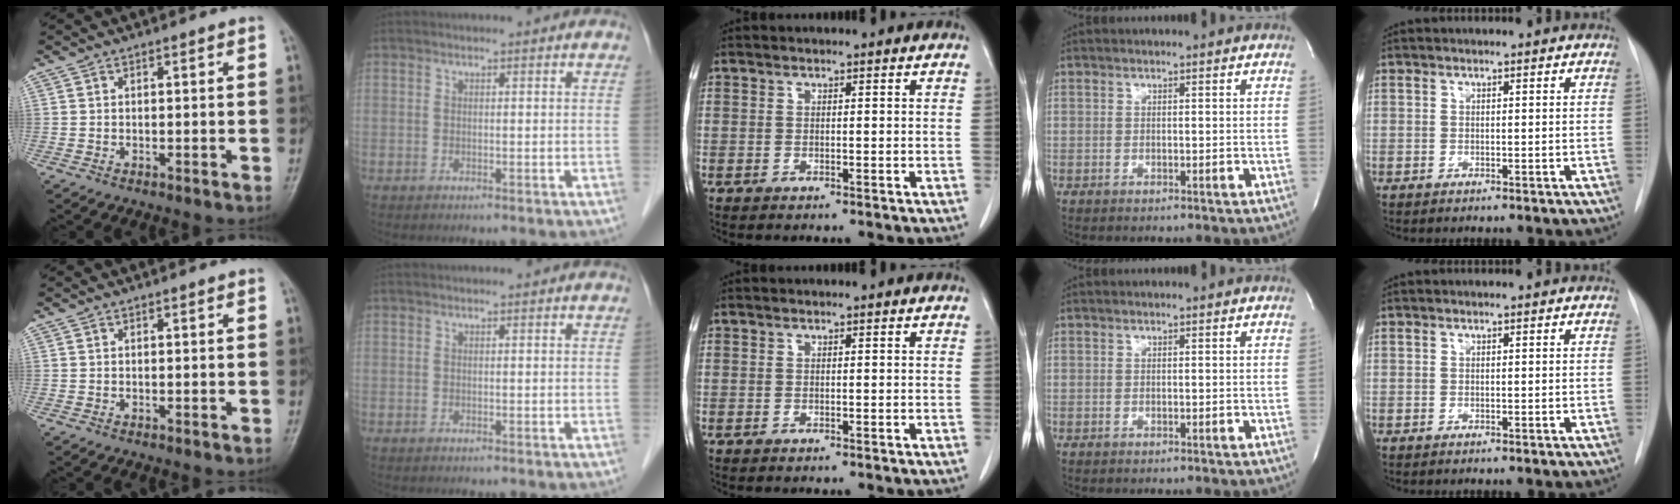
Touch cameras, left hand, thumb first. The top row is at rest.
{}